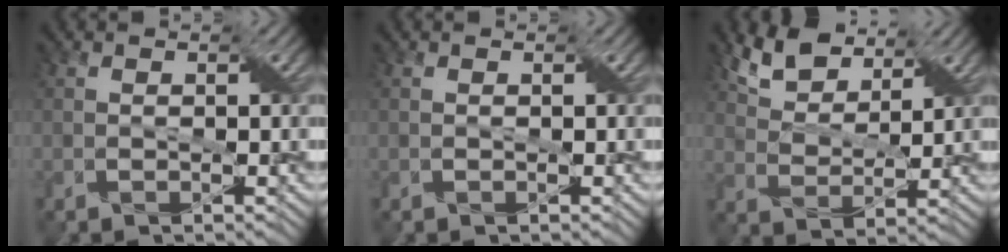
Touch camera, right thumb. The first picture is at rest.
{"total": 0.0}
{"total": 7.4, "force": [5.4, 3.2, 3.9], "torque": [-0.095, 0.011, 0.100]}